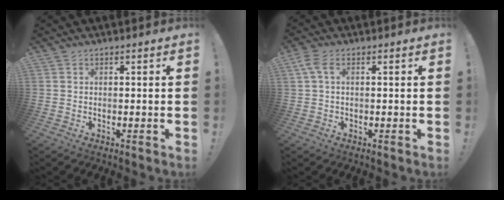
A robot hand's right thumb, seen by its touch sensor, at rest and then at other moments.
{"total": 3.7, "force": [1.1, 1.7, 3.2], "torque": [-0.065, 0.004, 0.022]}